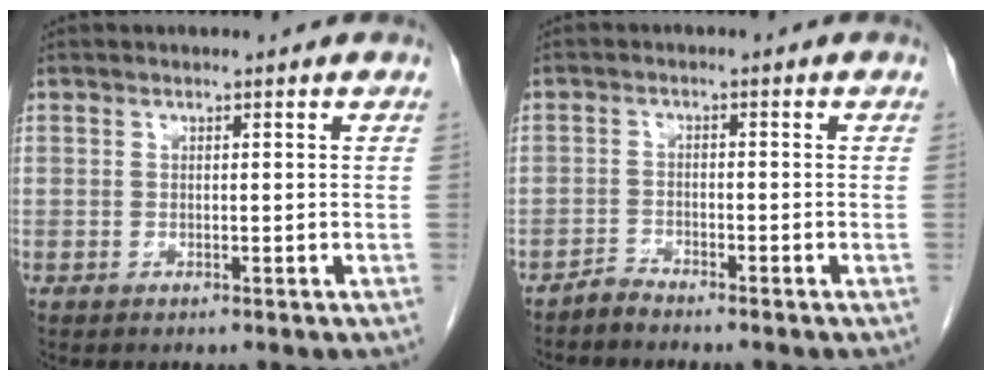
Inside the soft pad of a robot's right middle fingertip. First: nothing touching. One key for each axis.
{"total": 1.6, "fx": -1.6, "fy": 0.0, "fz": -0.1, "tx": 0.007, "ty": -0.004, "tz": -0.031}